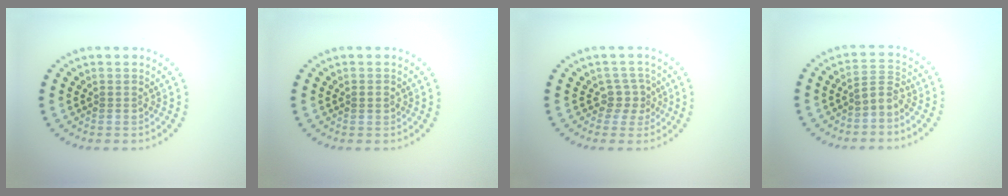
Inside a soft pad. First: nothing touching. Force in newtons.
{"total": 0.9, "press": 0.8, "slide": 0.2}
{"total": 2.1, "press": 1.6, "slide": 1.4}
{"total": 1.7, "press": 1.3, "slide": 1.2}